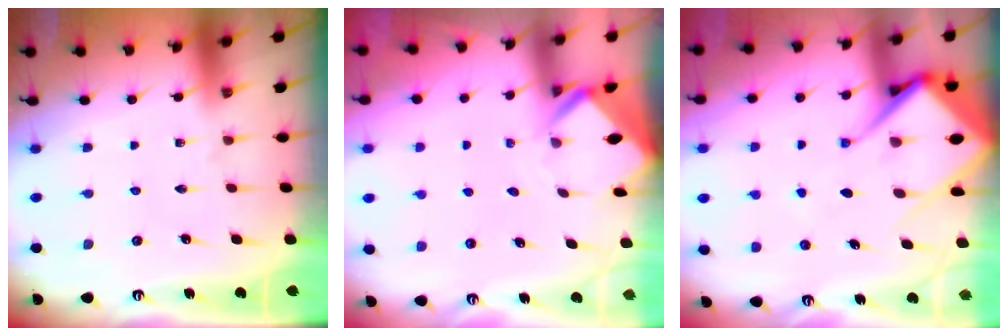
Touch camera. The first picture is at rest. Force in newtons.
{"total": 2.8, "press": 2.8, "slide": 0.2}
{"total": 14.6, "press": 14.5, "slide": 1.3}